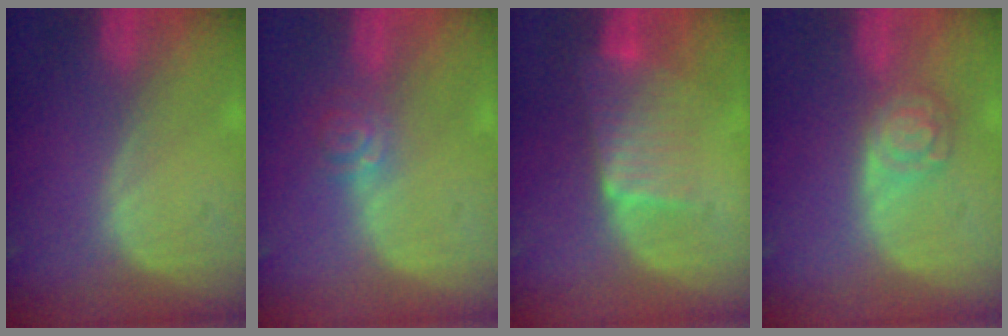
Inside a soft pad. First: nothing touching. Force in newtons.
{"total": 3.6, "press": 3.4, "slide": 1.2}
{"total": 6.2, "press": 5.9, "slide": 1.8}
{"total": 5.3, "press": 4.6, "slide": 2.6}